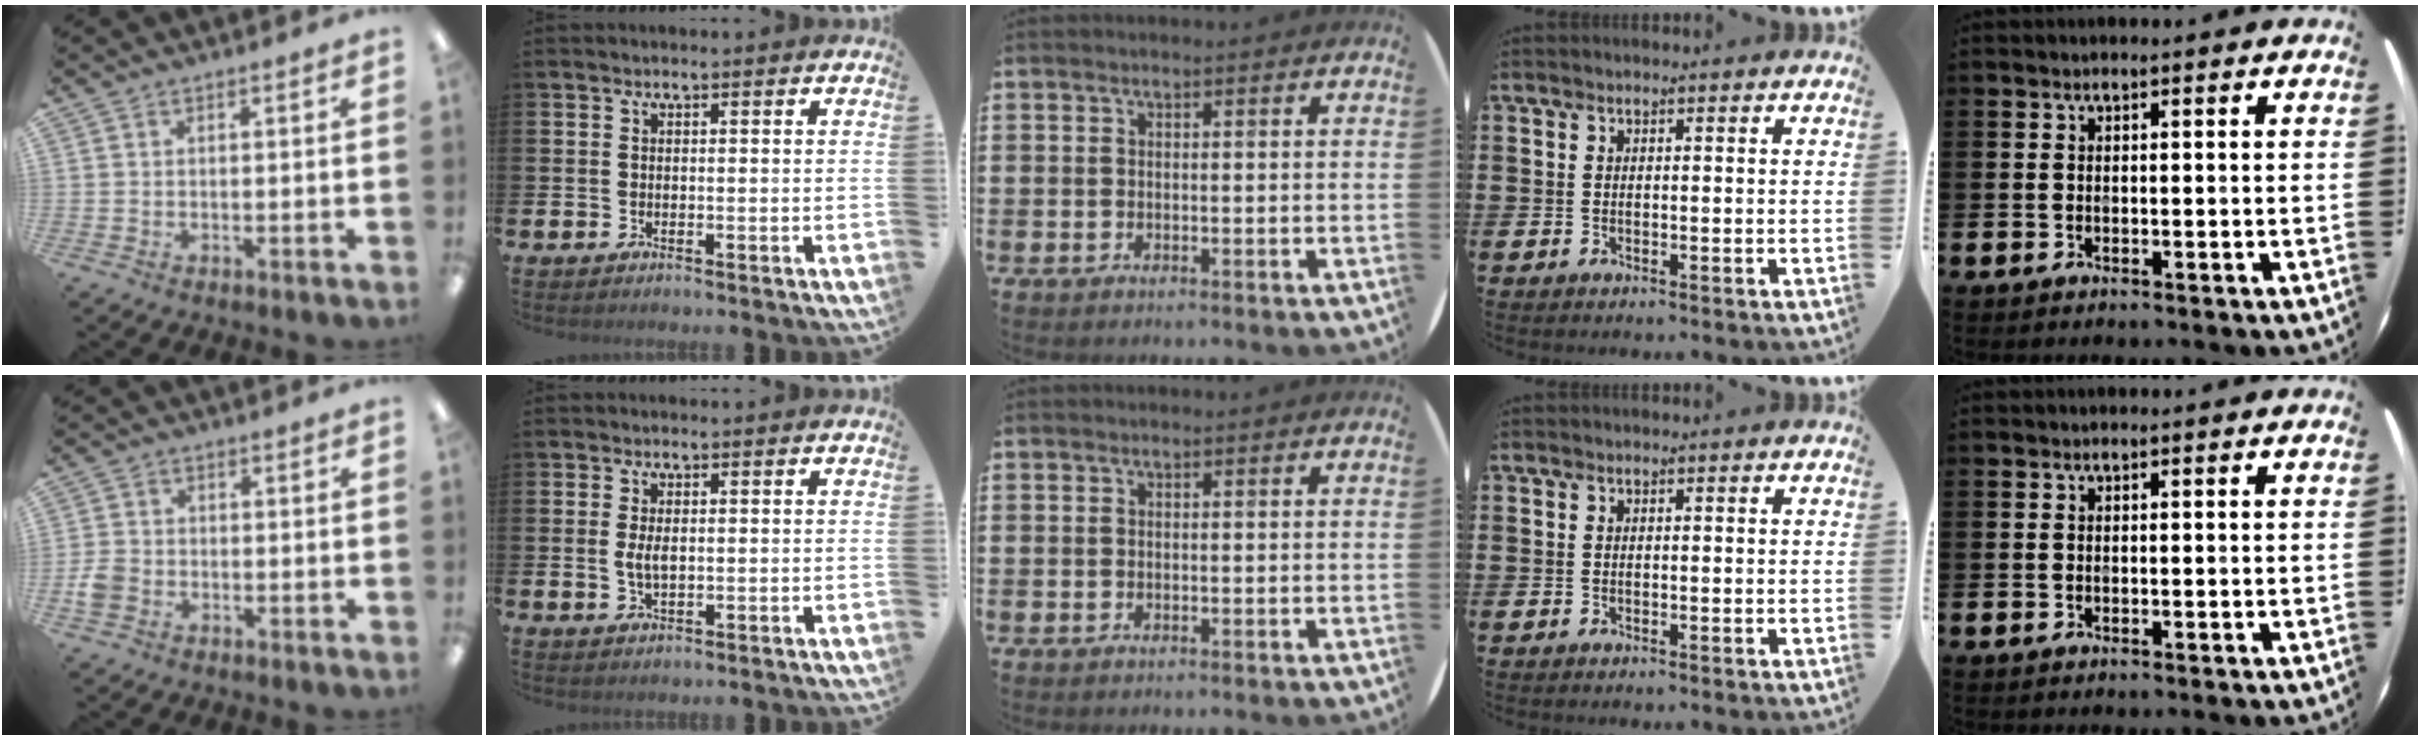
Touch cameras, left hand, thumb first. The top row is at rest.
{"thumb": {"total": 4.3, "force": [-1.6, 3.5, 1.9], "torque": [-0.019, 0.010, -0.027]}, "index": {"total": 2.5, "force": [0.2, 1.1, 2.3], "torque": [-0.036, 0.000, 0.000]}}